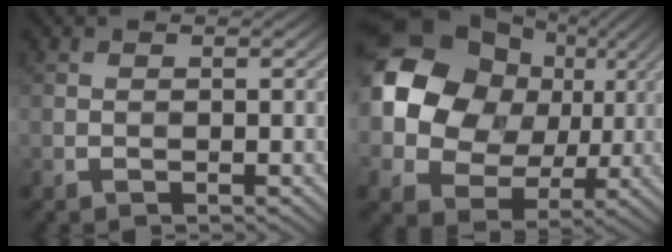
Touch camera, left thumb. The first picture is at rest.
{"total": 15.0, "force": [2.8, 12.6, 7.6], "torque": [-0.201, 0.021, 0.050]}